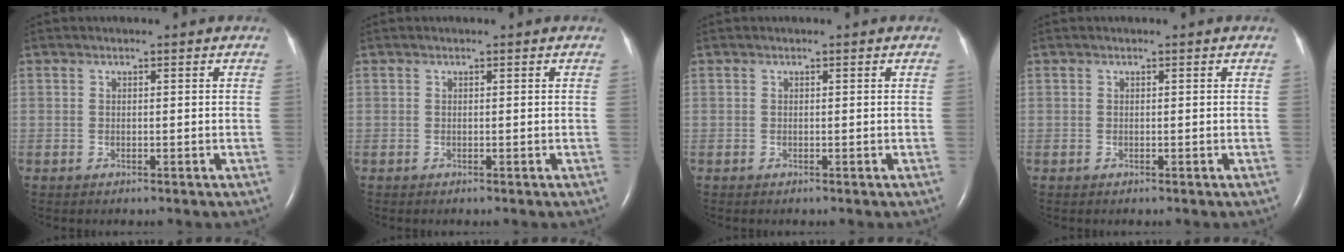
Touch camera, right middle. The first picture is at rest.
{"total": 0.0}
{"total": 0.0}
{"total": 0.0}